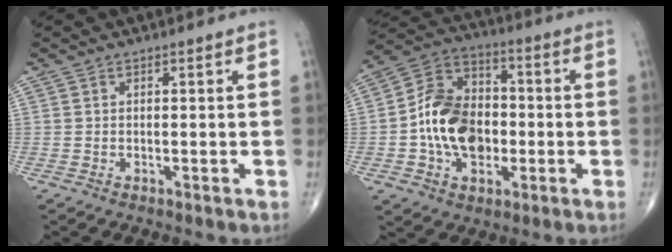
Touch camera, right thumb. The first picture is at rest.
{"total": 17.1, "force": [-2.3, 12.1, 11.8], "torque": [-0.176, 0.035, -0.044]}